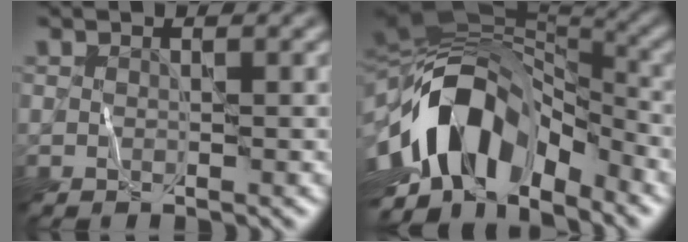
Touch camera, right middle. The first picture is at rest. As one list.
[{"total": 13.6, "force": [-4.6, 7.9, 10.0], "torque": [-0.169, 0.015, -0.091]}]